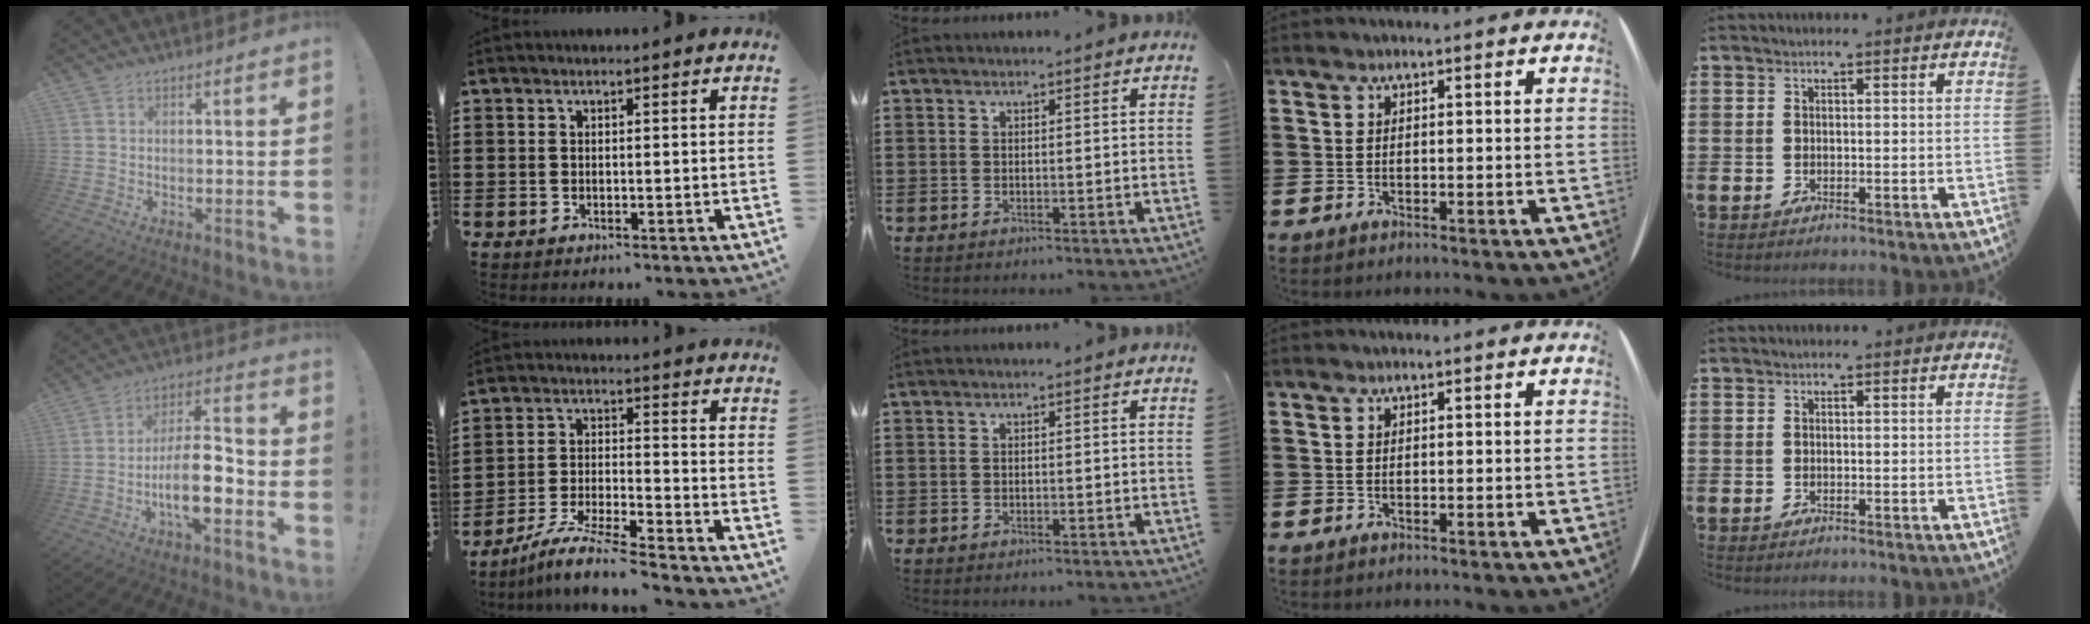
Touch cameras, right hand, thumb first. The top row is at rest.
{"thumb": {"total": 13.8, "force": [-5.1, 5.2, 11.8], "torque": [-0.204, 0.022, -0.083]}, "index": {"total": 7.6, "force": [-6.9, -0.2, 3.0], "torque": [-0.061, -0.003, -0.136]}}